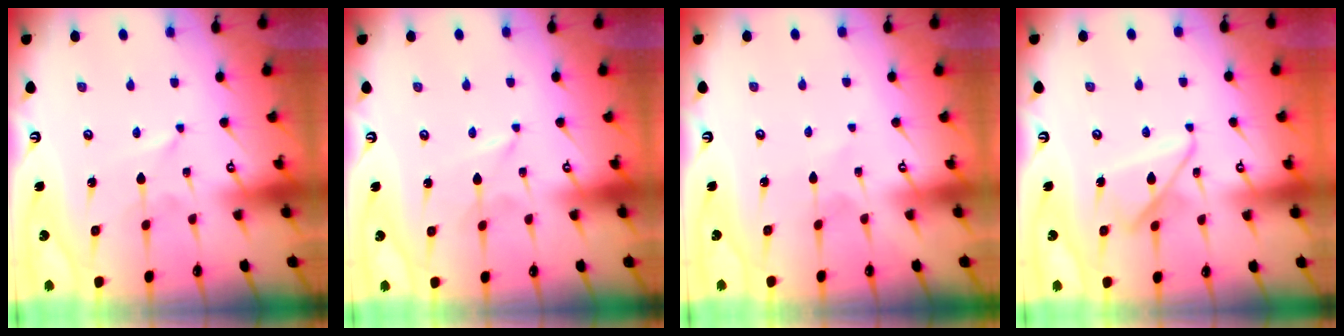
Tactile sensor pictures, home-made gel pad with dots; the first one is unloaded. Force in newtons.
{"total": 0.0}
{"total": 2.0, "press": 2.0, "slide": 0.3}
{"total": 11.3, "press": 11.2, "slide": 1.0}